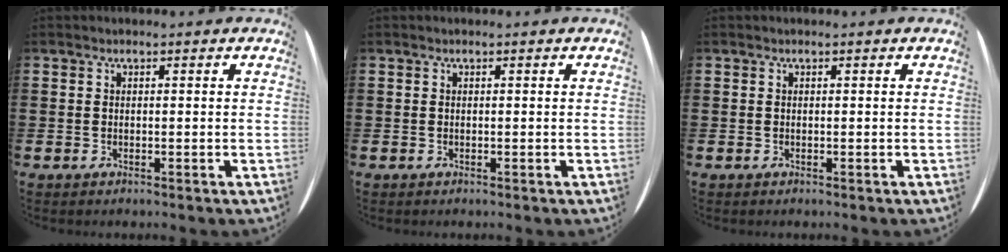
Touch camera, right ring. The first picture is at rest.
{"total": 0.0}
{"total": 0.0}